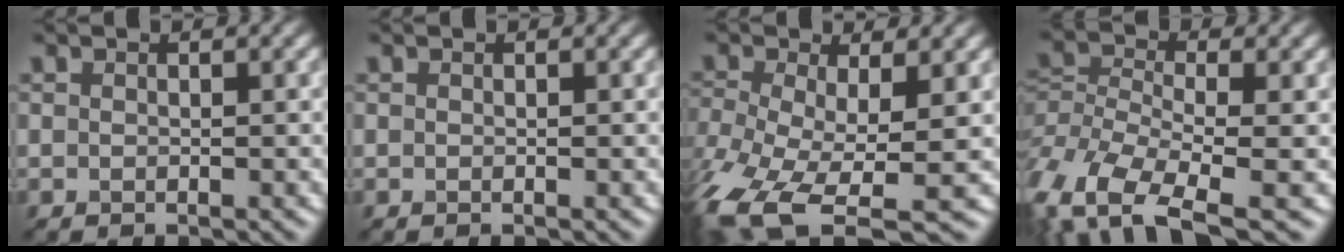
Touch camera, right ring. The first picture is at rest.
{"total": 0.0}
{"total": 12.4, "force": [-5.8, 5.6, 9.5], "torque": [-0.232, -0.043, -0.094]}
{"total": 10.4, "force": [-5.8, 4.9, 7.1], "torque": [-0.160, -0.007, -0.115]}